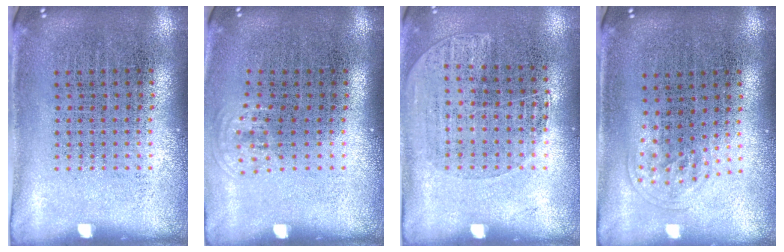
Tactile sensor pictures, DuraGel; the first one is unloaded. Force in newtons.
{"total": 0.7, "press": 0.5, "slide": 0.4}
{"total": 1.1, "press": 0.9, "slide": 0.6}
{"total": 1.0, "press": 0.6, "slide": 0.8}